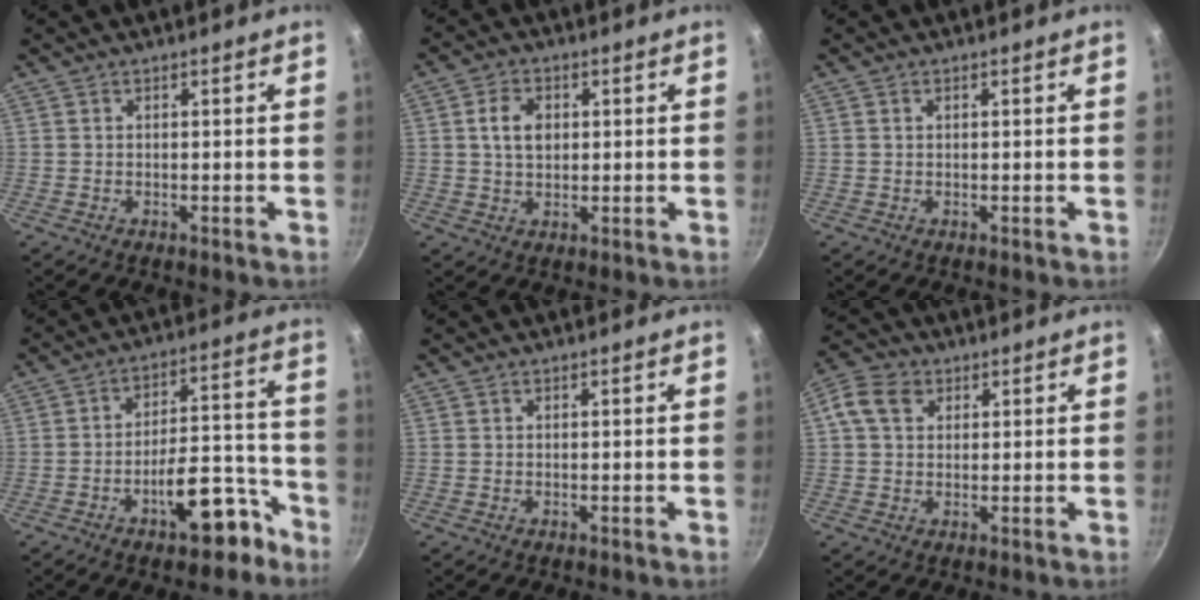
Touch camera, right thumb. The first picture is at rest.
{"total": 5.7, "force": [1.0, 4.1, 3.8], "torque": [-0.052, 0.003, 0.018]}
{"total": 0.6, "force": [0.3, 0.4, 0.4], "torque": [-0.006, 0.002, 0.005]}
{"total": 13.0, "force": [-7.3, 5.7, 9.2], "torque": [-0.089, 0.081, -0.098]}
{"total": 0.0}
{"total": 6.8, "force": [2.2, 5.2, 3.8], "torque": [-0.057, 0.007, 0.028]}